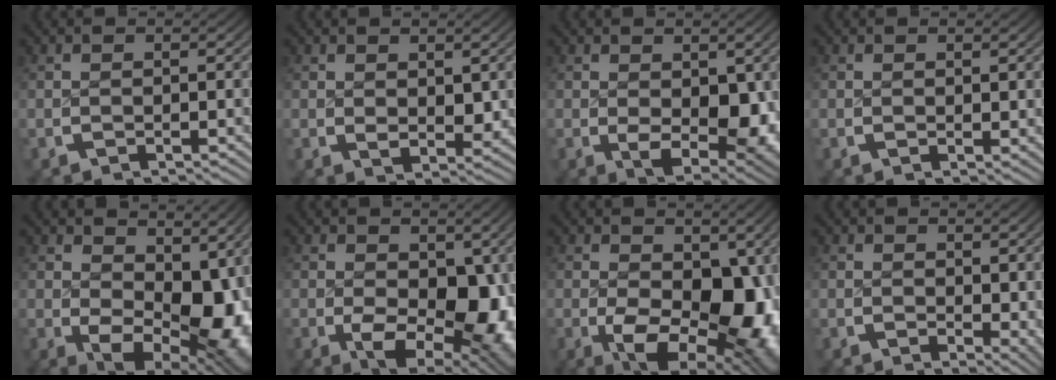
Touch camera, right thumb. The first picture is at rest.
{"total": 1.9, "force": [0.7, 1.2, 1.3], "torque": [-0.017, -0.012, 0.022]}
{"total": 7.3, "force": [-0.9, 4.6, 5.6], "torque": [-0.096, -0.049, 0.016]}
{"total": 0.7, "force": [0.4, 0.3, 0.4], "torque": [-0.001, -0.003, 0.011]}
{"total": 12.0, "force": [-1.2, 7.5, 9.3], "torque": [-0.152, -0.058, 0.015]}
{"total": 10.3, "force": [-1.5, 6.7, 7.7], "torque": [-0.133, -0.058, 0.007]}
{"total": 13.5, "force": [-2.3, 8.7, 10.1], "torque": [-0.177, -0.070, -0.001]}
{"total": 2.6, "force": [0.4, 1.5, 2.1], "torque": [-0.015, -0.011, 0.014]}